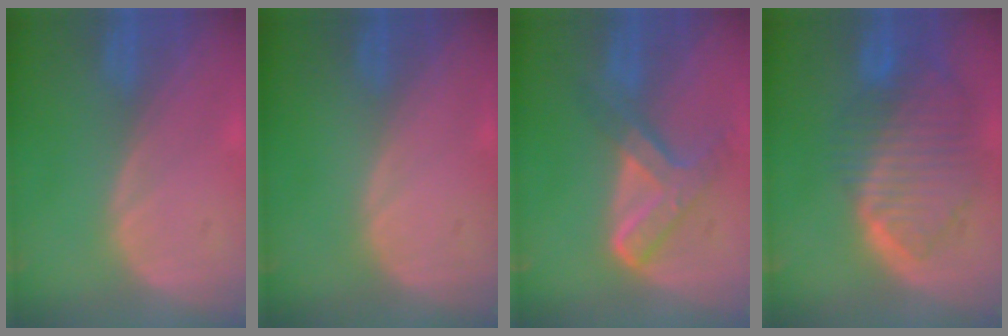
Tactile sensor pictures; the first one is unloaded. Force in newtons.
{"total": 0.0}
{"total": 7.6, "press": 6.3, "slide": 4.3}
{"total": 9.9, "press": 8.5, "slide": 5.1}